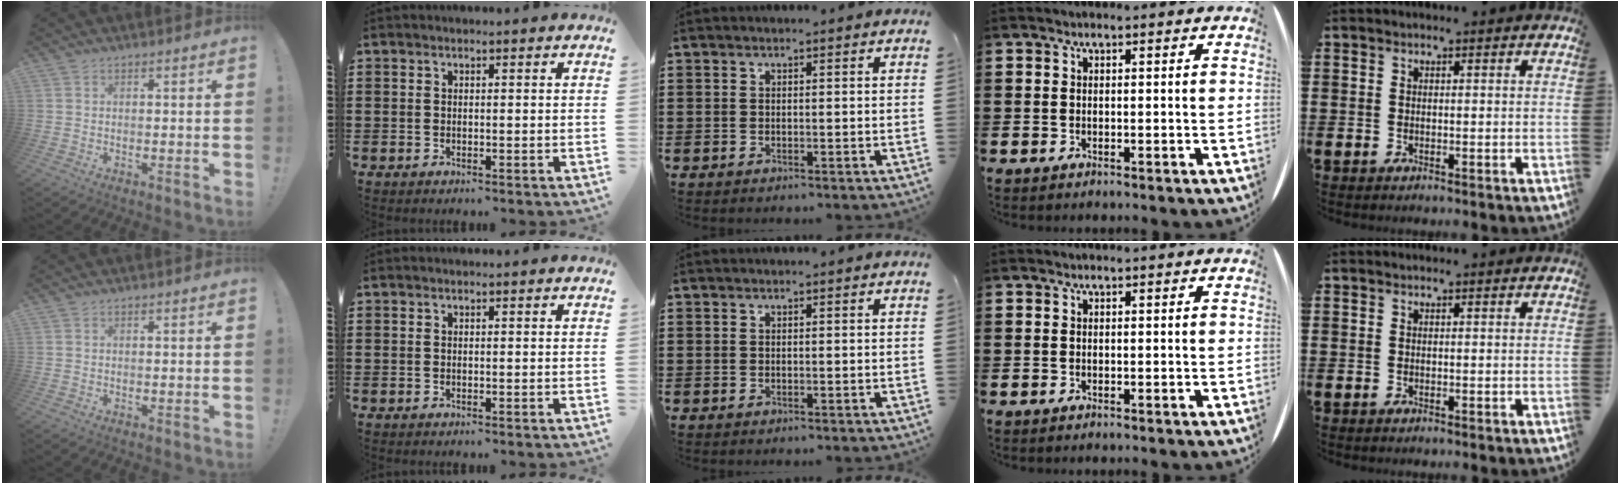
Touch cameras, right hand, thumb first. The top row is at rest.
{}